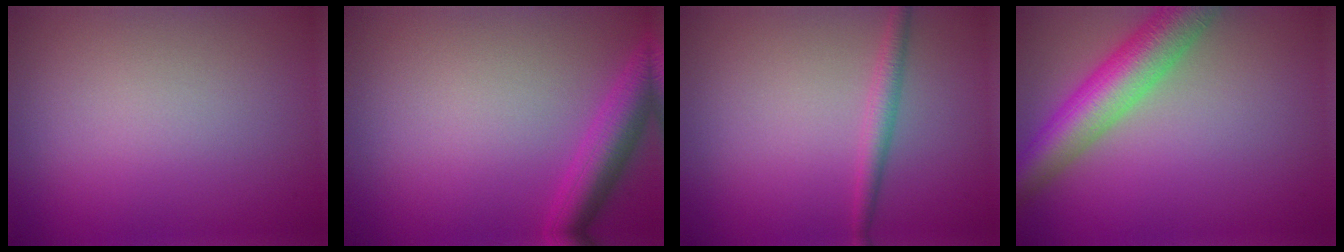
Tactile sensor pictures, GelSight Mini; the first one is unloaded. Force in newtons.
{"total": 4.1, "press": 4.1, "slide": 0.2}
{"total": 1.9, "press": 1.9, "slide": 0.1}
{"total": 6.9, "press": 6.9, "slide": 0.3}